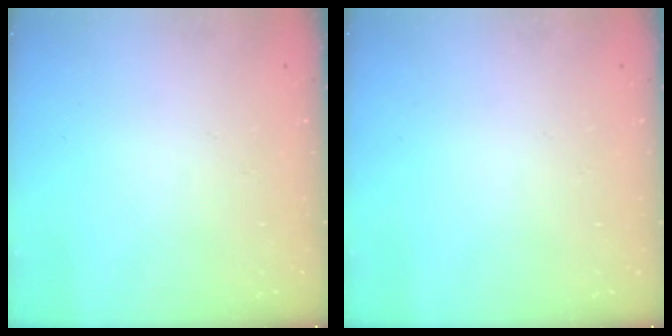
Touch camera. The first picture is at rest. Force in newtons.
{"total": 0.0}